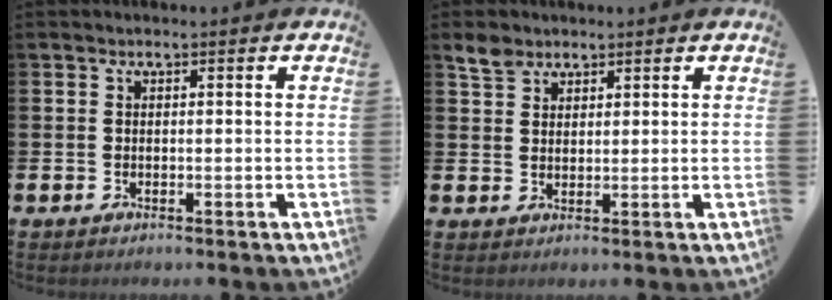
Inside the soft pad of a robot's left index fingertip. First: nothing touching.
{"total": 3.2, "force": [2.7, 1.6, 0.6], "torque": [-0.011, -0.003, 0.048]}